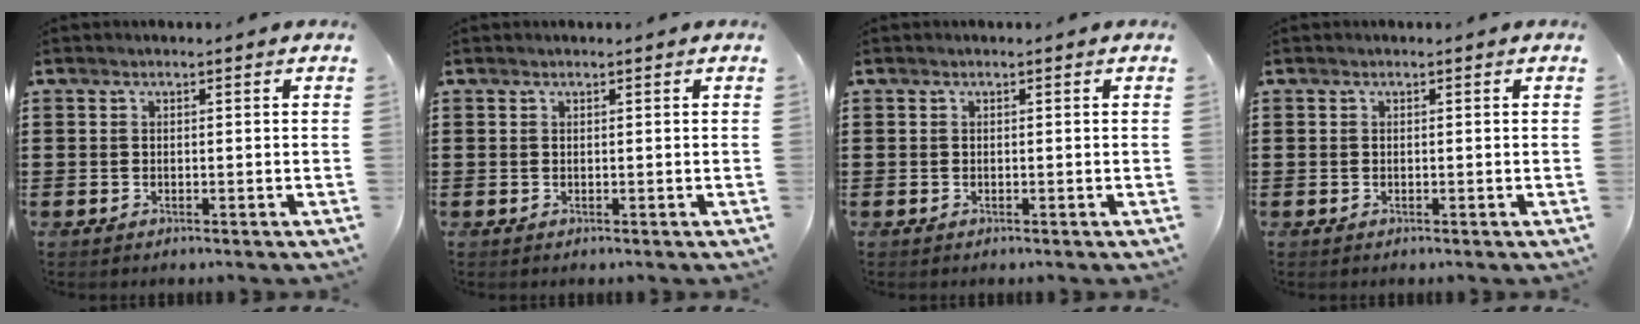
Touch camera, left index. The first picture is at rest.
{"total": 0.0}
{"total": 0.0}
{"total": 0.0}